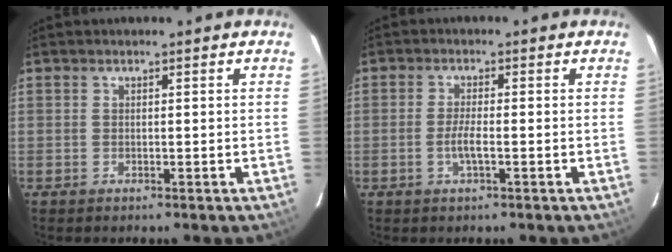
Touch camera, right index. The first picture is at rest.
{"total": 2.9, "force": [-1.0, 0.2, 2.7], "torque": [-0.053, -0.004, -0.020]}